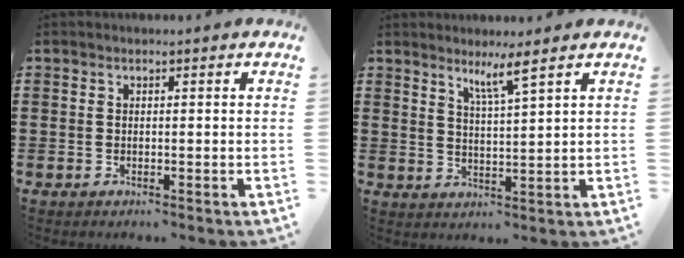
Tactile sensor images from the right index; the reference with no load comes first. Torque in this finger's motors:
{"motor_torque": [0.02, 0.00, 0.16, 0.06]}